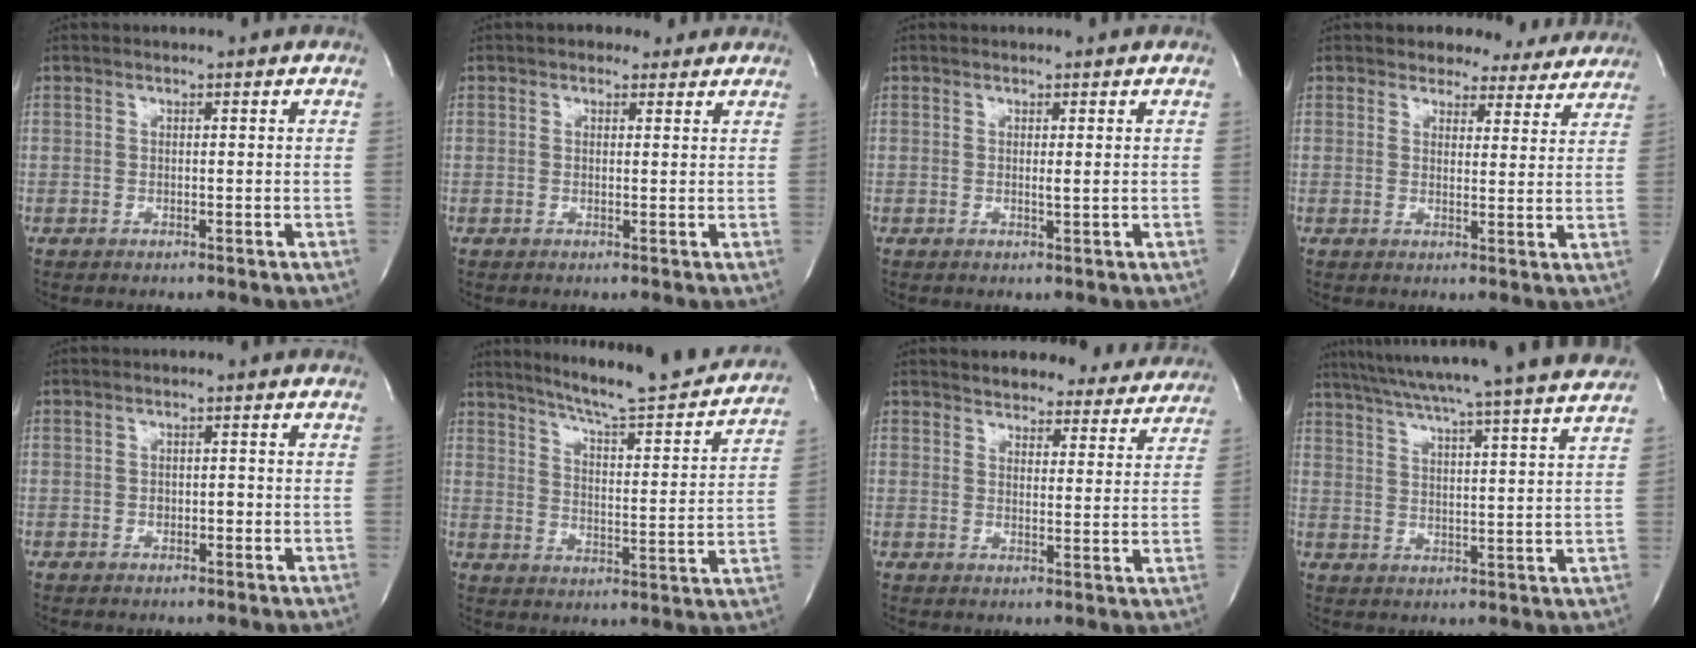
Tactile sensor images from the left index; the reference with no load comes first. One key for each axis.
{"total": 2.7, "fx": 1.9, "fy": 1.7, "fz": 1.0, "tx": -0.009, "ty": 0.013, "tz": 0.021}
{"total": 0.6, "fx": -0.1, "fy": -0.1, "fz": 0.6, "tx": -0.014, "ty": -0.006, "tz": -0.001}
{"total": 8.4, "fx": 7.5, "fy": 3.6, "fz": 0.7, "tx": 0.019, "ty": -0.008, "tz": 0.068}
{"total": 1.2, "fx": -0.6, "fy": 0.8, "fz": 0.8, "tx": -0.010, "ty": -0.001, "tz": -0.009}
{"total": 19.5, "fx": 17.9, "fy": 0.9, "fz": 7.8, "tx": -0.117, "ty": -0.046, "tz": 0.236}
{"total": 15.8, "fx": 14.6, "fy": 5.1, "fz": 3.3, "tx": -0.024, "ty": -0.012, "tz": 0.163}
{"total": 23.7, "fx": 21.0, "fy": -1.5, "fz": 10.9, "tx": -0.184, "ty": -0.024, "tz": 0.278}